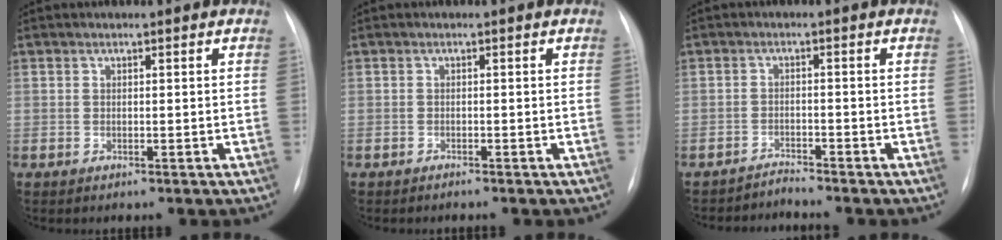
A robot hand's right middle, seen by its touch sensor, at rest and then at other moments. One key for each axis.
{"total": 0.6, "fx": -0.6, "fy": 0.0, "fz": 0.1, "tx": -0.006, "ty": -0.002, "tz": -0.012}
{"total": 2.3, "fx": -2.0, "fy": -0.6, "fz": -0.9, "tx": 0.023, "ty": -0.013, "tz": -0.032}